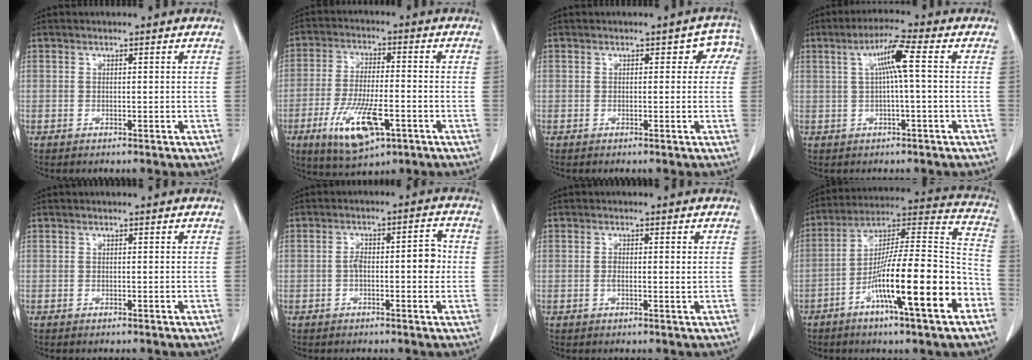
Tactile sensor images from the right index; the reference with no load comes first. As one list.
[{"total": 11.5, "force": [-4.9, 3.6, 9.7], "torque": [-0.188, -0.015, -0.077]}, {"total": 2.9, "force": [0.5, 2.0, 2.0], "torque": [-0.003, 0.020, -0.003]}, {"total": 5.5, "force": [0.9, -0.4, 5.4], "torque": [-0.100, 0.014, 0.018]}, {"total": 0.0}, {"total": 5.8, "force": [-0.6, 2.1, 5.4], "torque": [-0.075, 0.023, -0.010]}, {"total": 1.9, "force": [0.1, 0.6, 1.8], "torque": [-0.037, 0.000, 0.001]}, {"total": 20.2, "force": [-8.3, 1.6, 18.4], "torque": [-0.286, -0.004, -0.141]}]